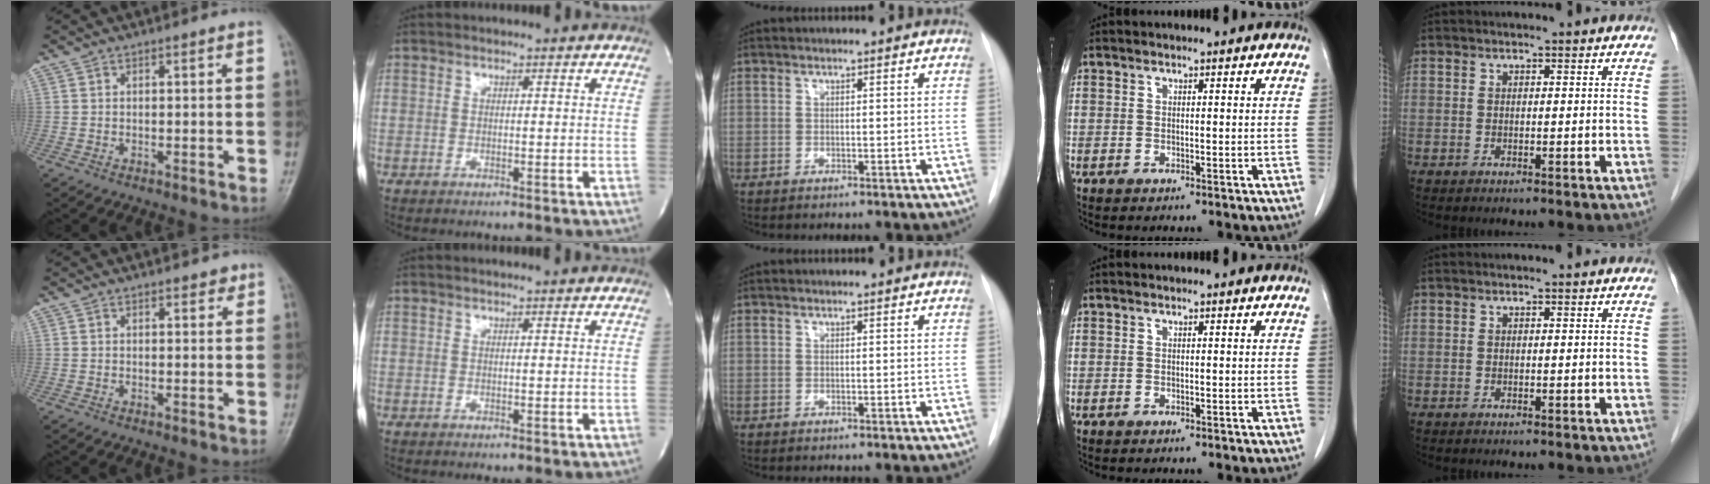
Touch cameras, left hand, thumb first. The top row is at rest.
{"thumb": {"total": 2.3, "force": [1.6, 1.2, 1.2], "torque": [-0.002, -0.006, 0.017]}, "index": {"total": 1.1, "force": [1.0, -0.1, 0.4], "torque": [-0.007, 0.004, 0.015]}}